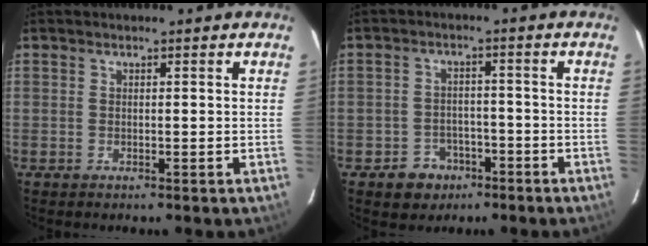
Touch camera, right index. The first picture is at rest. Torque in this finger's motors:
{"motor_torque": [0.05, -0.09, -0.22, -0.08]}